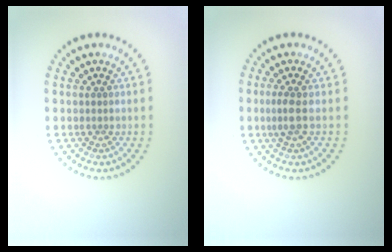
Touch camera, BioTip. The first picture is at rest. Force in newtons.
{"total": 1.5, "press": 1.3, "slide": 0.7}